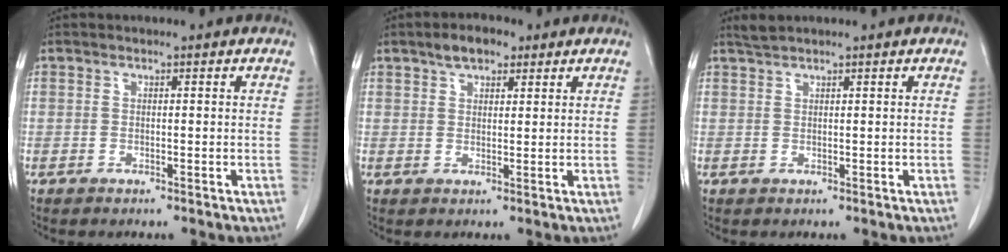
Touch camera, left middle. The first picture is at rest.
{"total": 4.1, "force": [2.7, 2.0, 2.4], "torque": [-0.042, 0.010, 0.047]}
{"total": 1.4, "force": [1.3, -0.2, 0.3], "torque": [-0.010, 0.007, 0.032]}